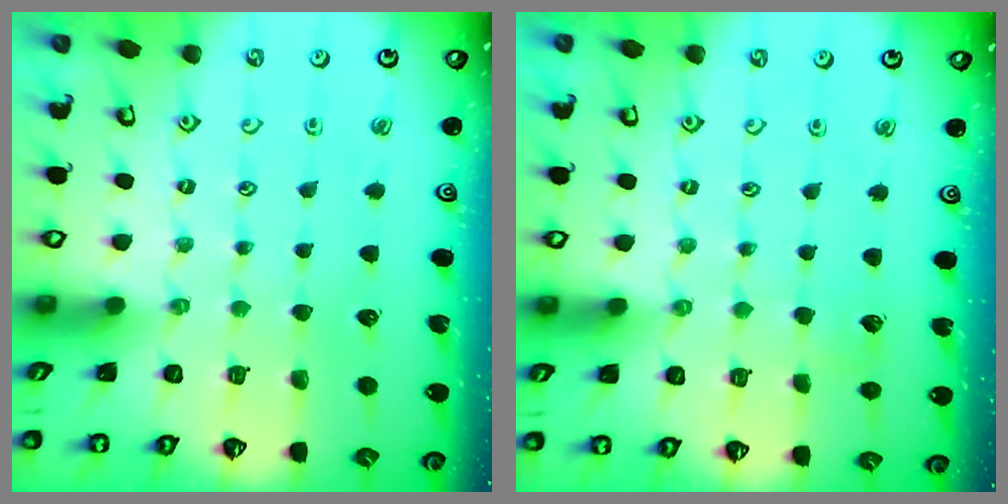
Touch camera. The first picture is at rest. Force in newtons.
{"total": 3.4, "press": 3.4, "slide": 0.3}